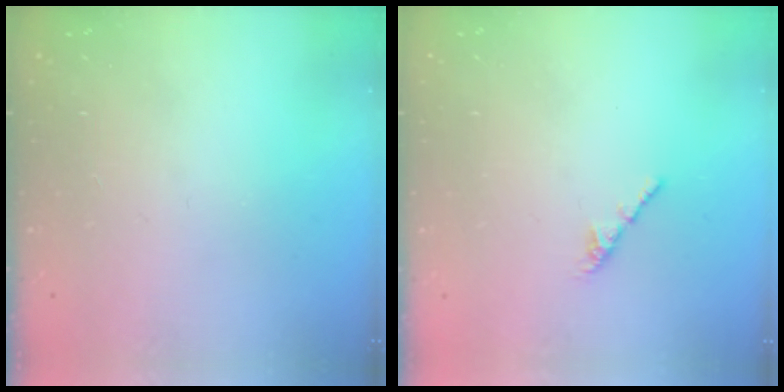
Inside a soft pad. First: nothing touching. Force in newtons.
{"total": 2.4, "press": 2.3, "slide": 0.8}